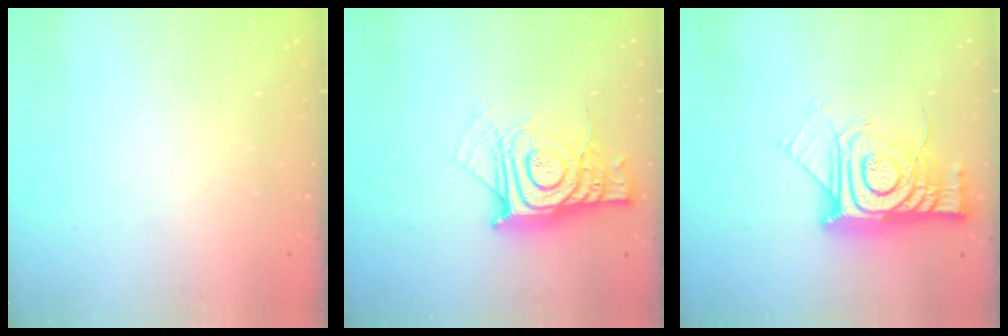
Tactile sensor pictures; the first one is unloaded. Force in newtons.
{"total": 14.2, "press": 14.2, "slide": 1.2}
{"total": 16.7, "press": 16.6, "slide": 1.8}